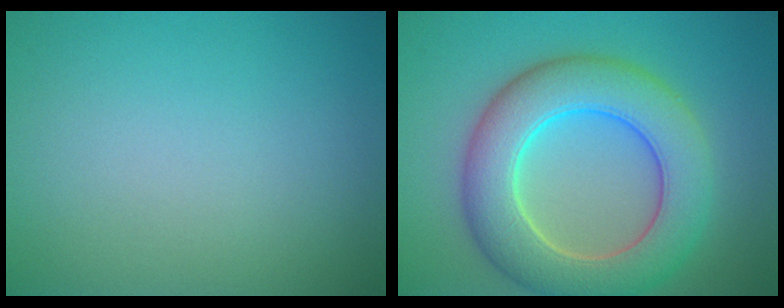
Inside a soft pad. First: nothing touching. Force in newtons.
{"total": 8.6, "press": 8.6, "slide": 0.4}